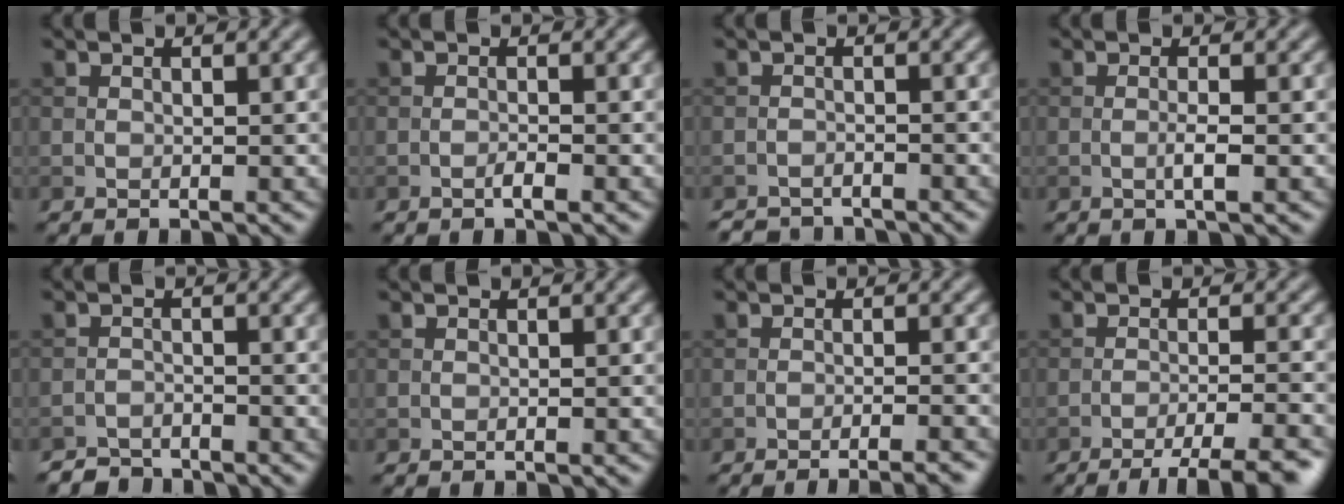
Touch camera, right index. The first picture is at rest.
{"total": 0.9, "force": [-0.6, 0.1, 0.7], "torque": [-0.014, 0.002, -0.012]}
{"total": 3.5, "force": [-3.5, 0.5, 0.3], "torque": [-0.005, -0.004, -0.055]}
{"total": 1.6, "force": [-0.4, 0.1, 1.5], "torque": [-0.030, 0.000, -0.010]}
{"total": 2.4, "force": [-2.3, 0.5, 0.0], "torque": [0.006, 0.003, -0.045]}
{"total": 0.0}
{"total": 4.5, "force": [-3.4, 1.0, 2.7], "torque": [-0.024, 0.006, -0.047]}
{"total": 7.0, "force": [-5.2, 1.2, 4.5], "torque": [-0.056, -0.005, -0.073]}